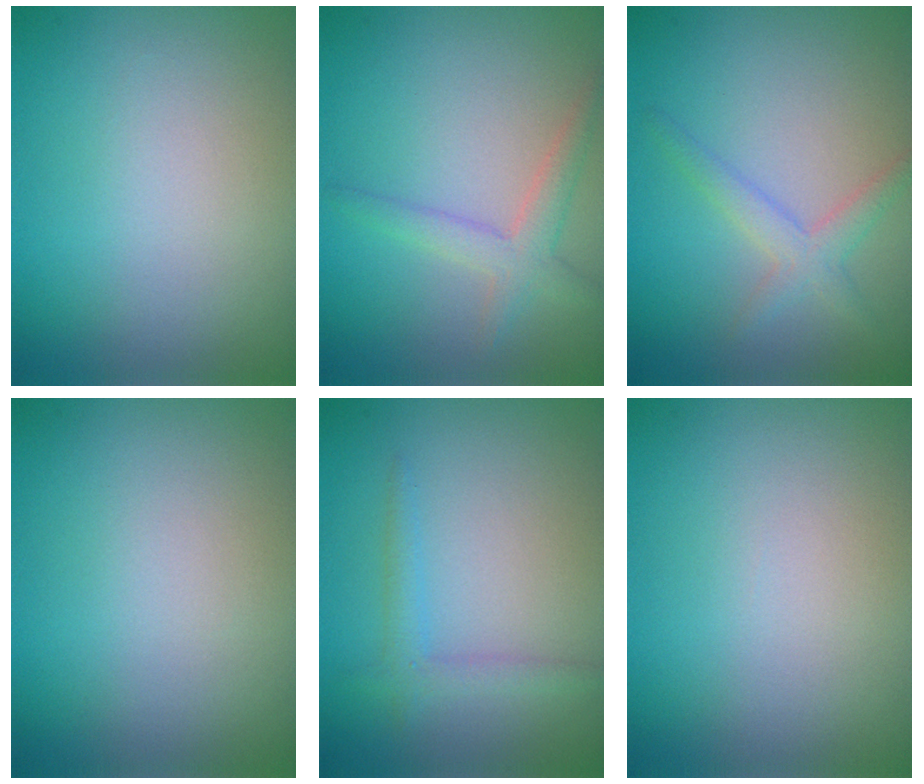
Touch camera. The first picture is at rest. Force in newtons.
{"total": 2.4, "press": 2.4, "slide": 0.1}
{"total": 2.1, "press": 2.1, "slide": 0.1}
{"total": 0.0}
{"total": 1.7, "press": 1.7, "slide": 0.1}
{"total": 0.0}